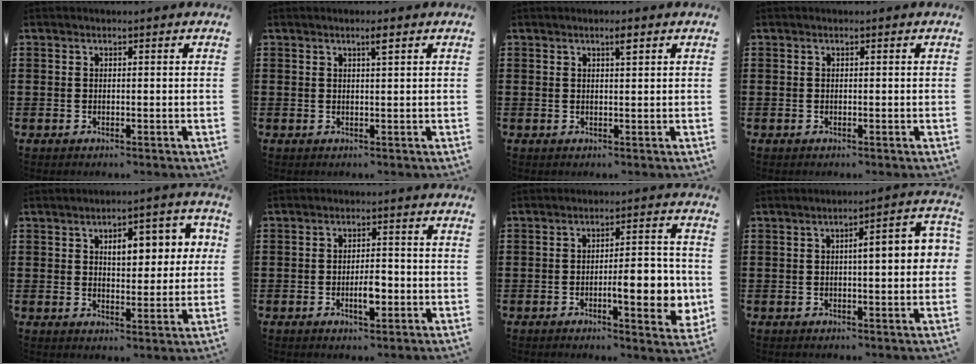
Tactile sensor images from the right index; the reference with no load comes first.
{"total": 1.7, "force": [1.0, 0.1, 1.4], "torque": [-0.021, -0.003, 0.015]}
{"total": 1.9, "force": [1.2, 0.3, 1.5], "torque": [-0.023, 0.000, 0.017]}
{"total": 0.0}
{"total": 6.5, "force": [1.9, 3.4, 5.3], "torque": [-0.080, 0.000, 0.021]}
{"total": 4.2, "force": [-1.2, 1.6, 3.7], "torque": [-0.072, 0.003, -0.024]}
{"total": 8.7, "force": [-1.9, 2.7, 8.1], "torque": [-0.100, -0.008, -0.034]}
{"total": 5.8, "force": [0.3, 0.9, 5.8], "torque": [-0.086, -0.002, -0.003]}